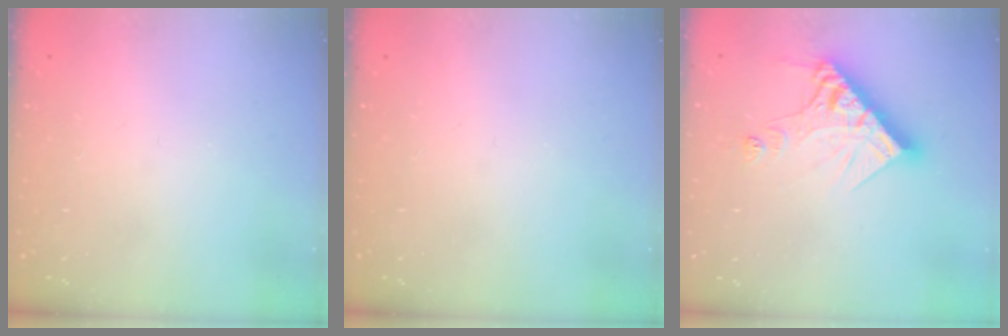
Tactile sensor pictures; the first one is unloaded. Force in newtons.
{"total": 0.0}
{"total": 13.3, "press": 13.2, "slide": 1.7}